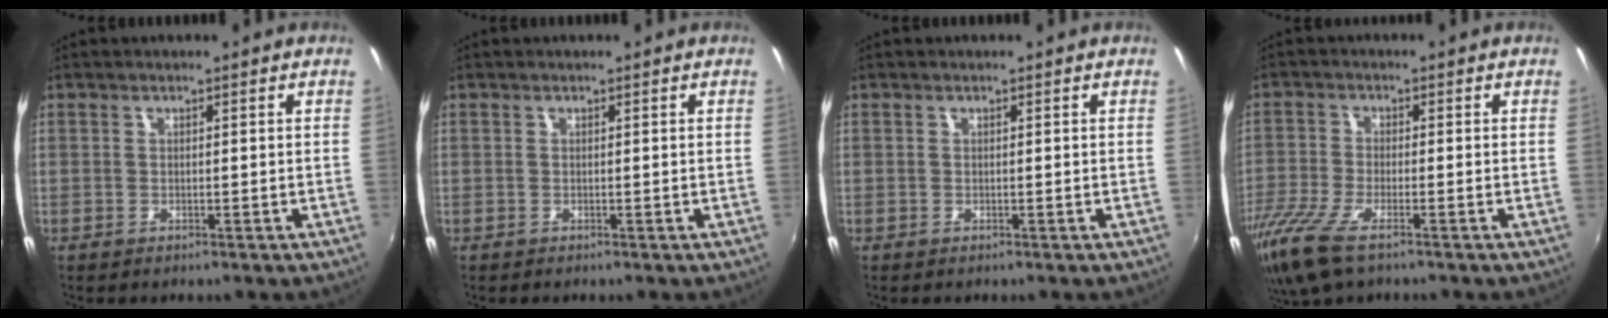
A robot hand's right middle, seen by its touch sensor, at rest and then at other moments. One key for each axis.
{"total": 0.0}
{"total": 0.0}
{"total": 10.7, "fx": -7.2, "fy": 3.1, "fz": 7.4, "tx": -0.177, "ty": -0.040, "tz": -0.142}